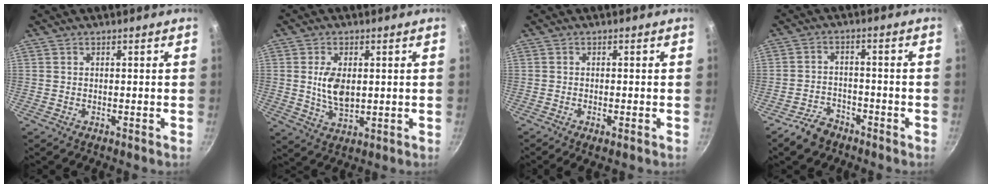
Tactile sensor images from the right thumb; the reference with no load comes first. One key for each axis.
{"total": 7.3, "fx": 0.9, "fy": 4.2, "fz": 5.9, "tx": -0.105, "ty": -0.014, "tz": 0.020}
{"total": 2.2, "fx": -1.1, "fy": 0.6, "fz": 1.9, "tx": -0.045, "ty": -0.001, "tz": -0.020}
{"total": 5.5, "fx": -4.2, "fy": 3.2, "fz": 1.8, "tx": -0.022, "ty": 0.042, "tz": -0.072}